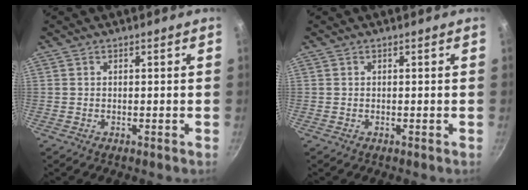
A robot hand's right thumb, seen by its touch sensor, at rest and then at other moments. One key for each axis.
{"total": 0.0}